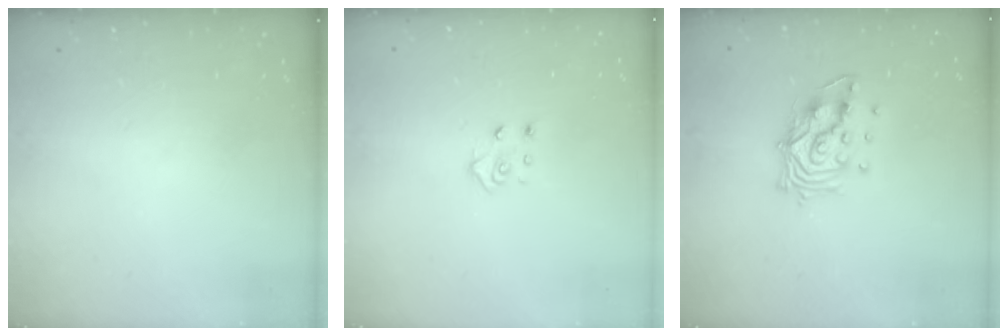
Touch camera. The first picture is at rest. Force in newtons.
{"total": 4.6, "press": 4.6, "slide": 0.4}
{"total": 12.4, "press": 12.4, "slide": 1.0}